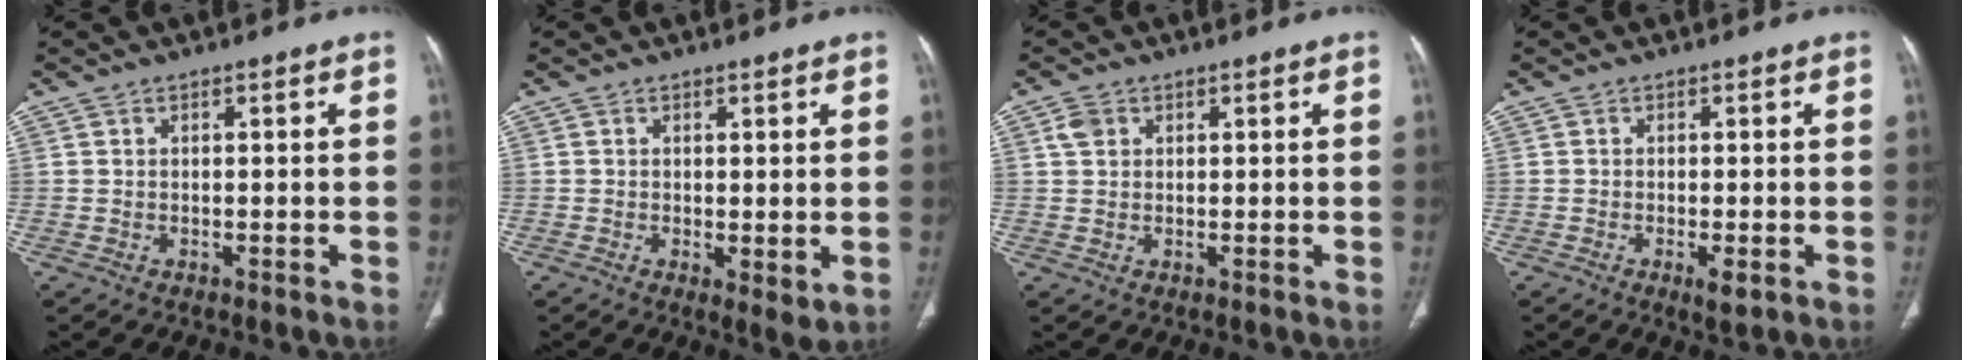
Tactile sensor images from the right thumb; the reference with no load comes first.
{"total": 3.4, "force": [-0.2, 1.2, 3.2], "torque": [-0.053, -0.016, -0.003]}
{"total": 2.5, "force": [1.0, 1.9, 1.3], "torque": [-0.022, 0.004, 0.022]}
{"total": 2.6, "force": [-1.0, 0.8, 2.3], "torque": [-0.040, -0.006, -0.015]}